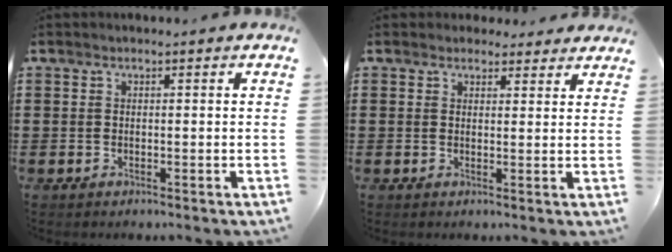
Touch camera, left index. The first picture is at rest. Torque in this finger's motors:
{"motor_torque": [2.14, 0.00, -0.05, -0.21]}